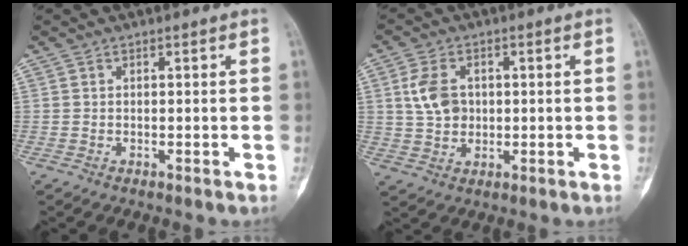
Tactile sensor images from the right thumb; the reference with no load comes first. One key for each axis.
{"total": 6.6, "fx": 1.0, "fy": 4.8, "fz": 4.4, "tx": -0.078, "ty": 0.001, "tz": 0.022}